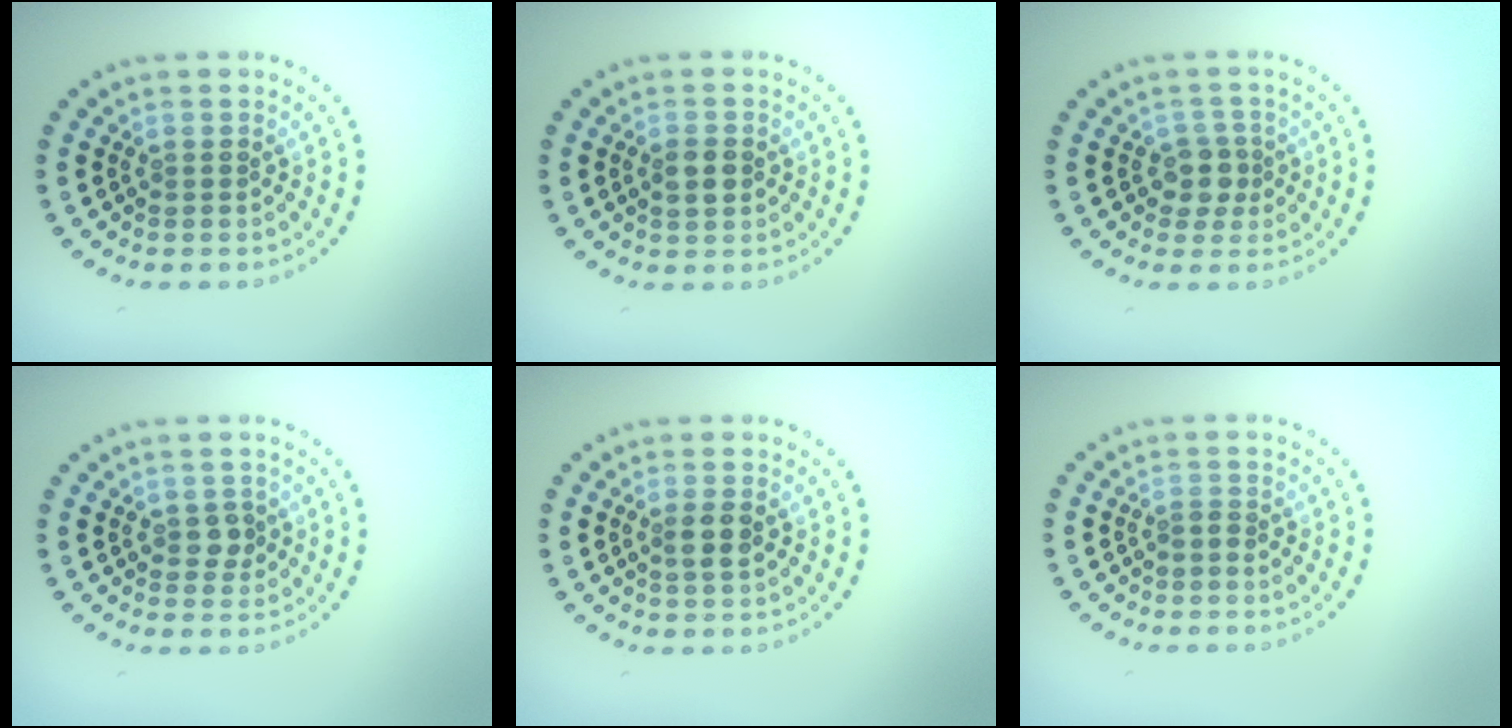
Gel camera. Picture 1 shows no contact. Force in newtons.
{"total": 2.0, "press": 2.0, "slide": 0.2}
{"total": 2.1, "press": 1.8, "slide": 1.2}
{"total": 1.5, "press": 1.5, "slide": 0.4}
{"total": 1.9, "press": 1.8, "slide": 0.5}
{"total": 0.6, "press": 0.3, "slide": 0.5}